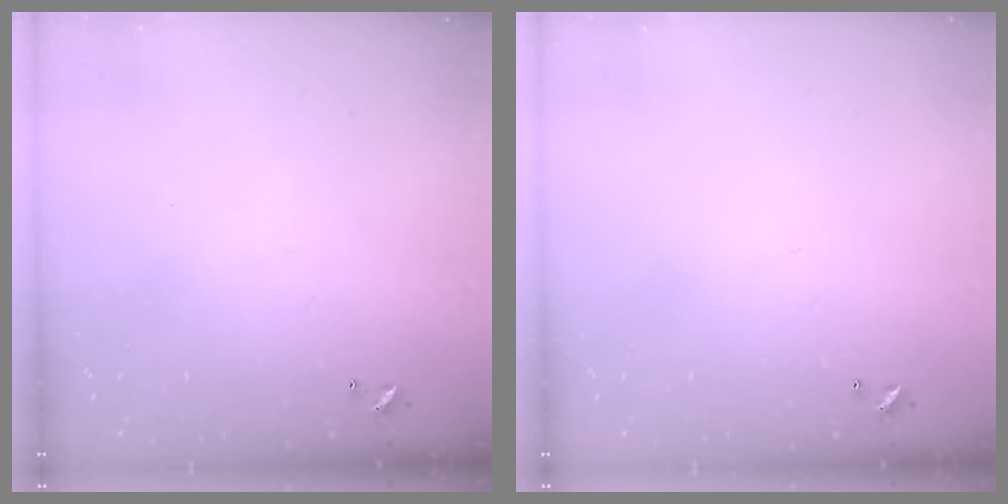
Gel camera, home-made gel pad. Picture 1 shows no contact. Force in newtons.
{"total": 0.0}